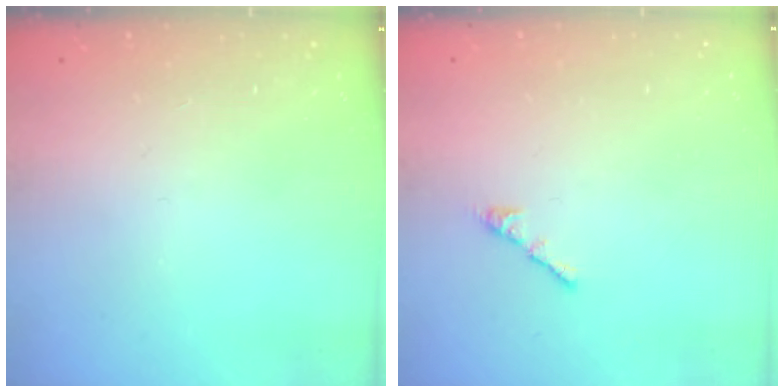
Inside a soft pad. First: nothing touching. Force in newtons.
{"total": 0.6, "press": 0.4, "slide": 0.4}